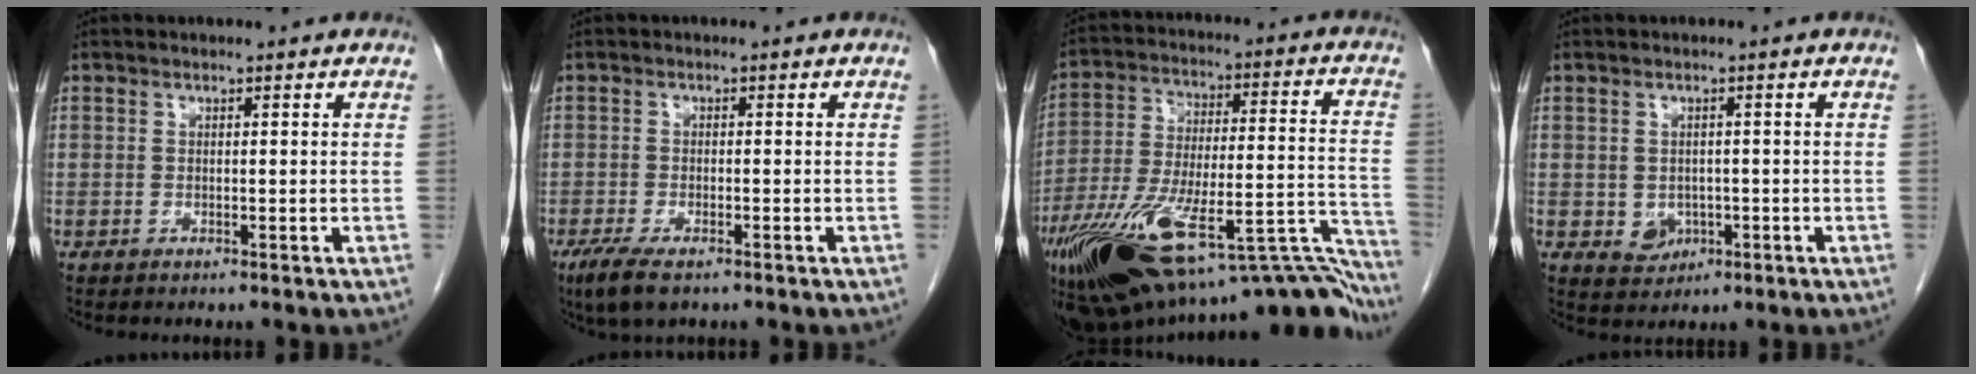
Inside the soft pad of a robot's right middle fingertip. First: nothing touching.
{"total": 5.0, "force": [-3.3, 1.5, 3.4], "torque": [-0.071, -0.011, -0.053]}
{"total": 35.4, "force": [-25.7, 9.6, 22.4], "torque": [-0.304, -0.002, -0.372]}
{"total": 3.1, "force": [-0.8, 2.6, 1.5], "torque": [-0.019, 0.001, 0.000]}